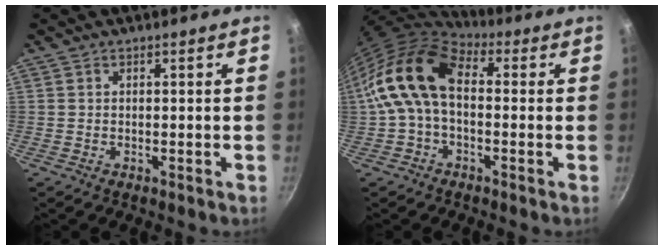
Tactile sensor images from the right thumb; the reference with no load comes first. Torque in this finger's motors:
{"motor_torque": [0.62, 2.33, 0.37, -0.26, 0.61]}